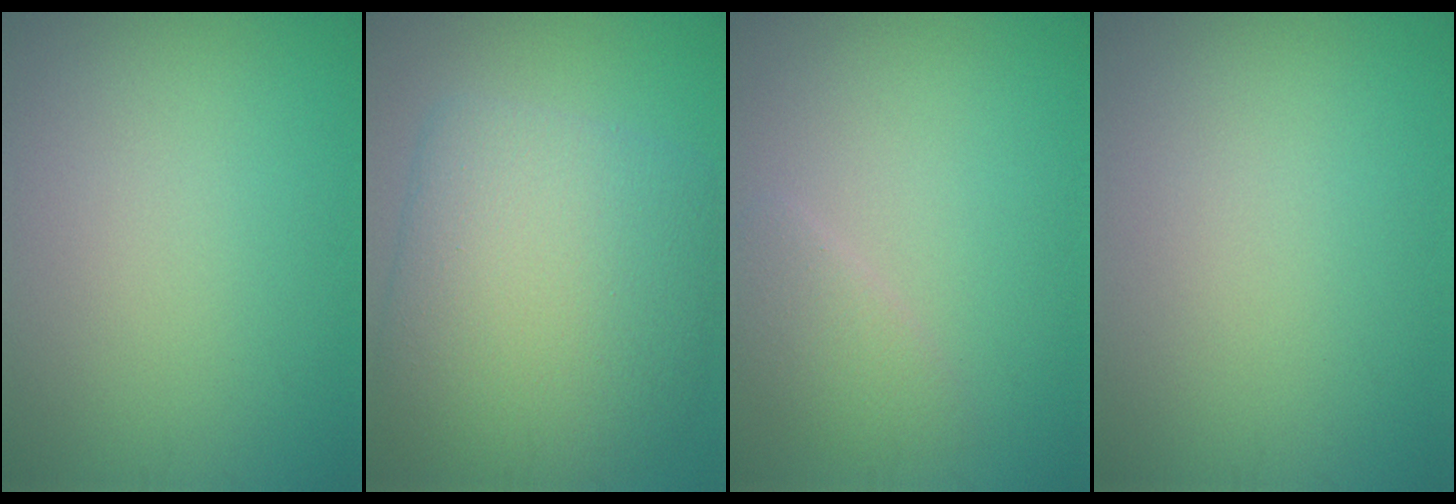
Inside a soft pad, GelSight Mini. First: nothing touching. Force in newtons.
{"total": 10.3, "press": 10.3, "slide": 0.4}
{"total": 2.0, "press": 2.0, "slide": 0.2}
{"total": 0.0}